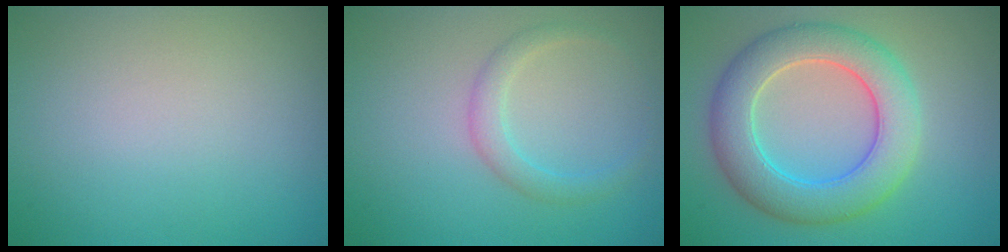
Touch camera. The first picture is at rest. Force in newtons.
{"total": 1.9, "press": 1.9, "slide": 0.0}
{"total": 7.1, "press": 7.1, "slide": 0.3}